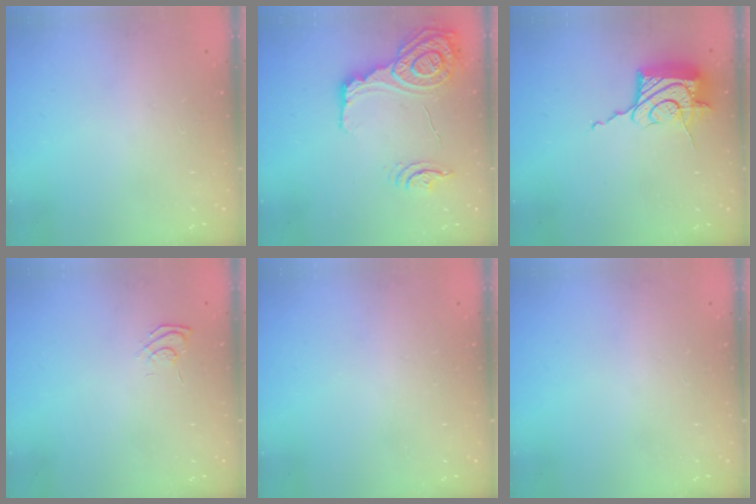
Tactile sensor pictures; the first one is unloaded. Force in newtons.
{"total": 16.0, "press": 15.9, "slide": 1.2}
{"total": 17.2, "press": 17.1, "slide": 0.7}
{"total": 6.1, "press": 5.9, "slide": 1.4}
{"total": 0.0}
{"total": 0.0}